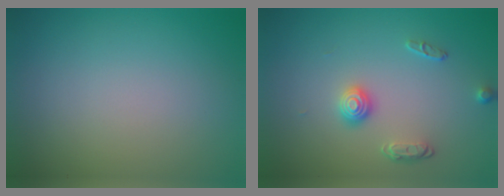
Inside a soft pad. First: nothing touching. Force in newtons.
{"total": 2.1, "press": 1.6, "slide": 1.4}